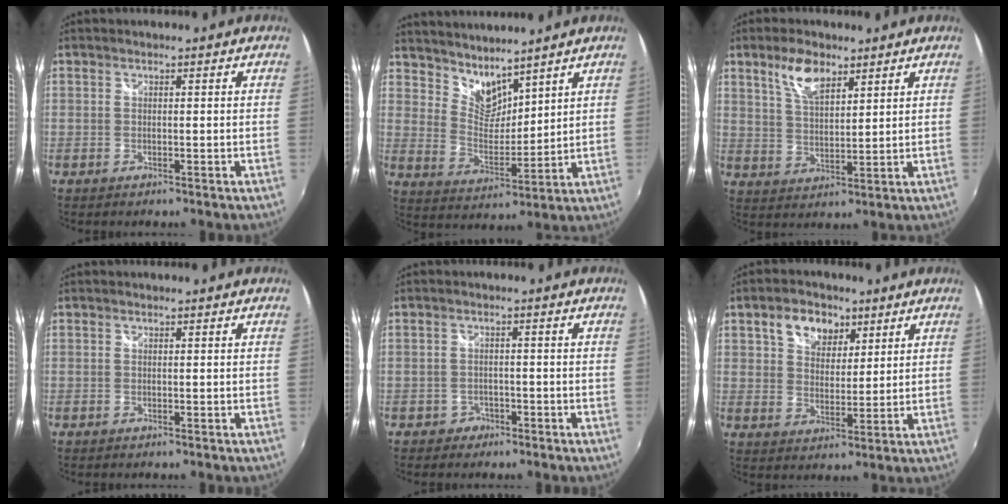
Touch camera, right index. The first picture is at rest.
{"total": 8.0, "force": [7.1, 2.8, 2.6], "torque": [-0.041, -0.005, 0.137]}
{"total": 7.4, "force": [4.6, 3.2, 4.8], "torque": [-0.089, 0.009, 0.089]}
{"total": 0.0}
{"total": 2.9, "force": [-1.7, 2.3, 0.2], "torque": [-0.011, 0.005, -0.026]}
{"total": 8.0, "force": [4.3, 5.5, 4.0], "torque": [-0.069, 0.020, 0.073]}